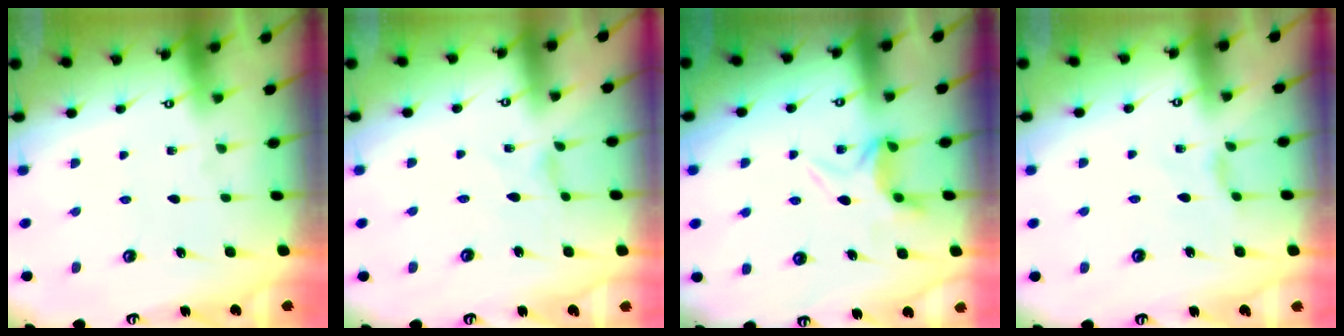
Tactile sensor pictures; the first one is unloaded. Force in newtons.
{"total": 0.0}
{"total": 6.1, "press": 5.9, "slide": 1.3}
{"total": 1.6, "press": 1.5, "slide": 0.4}